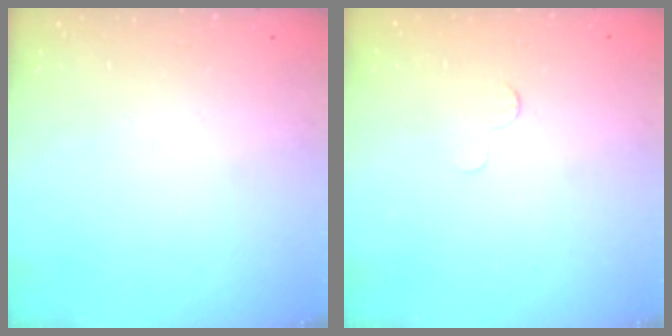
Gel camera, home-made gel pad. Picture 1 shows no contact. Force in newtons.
{"total": 2.5, "press": 2.5, "slide": 0.2}